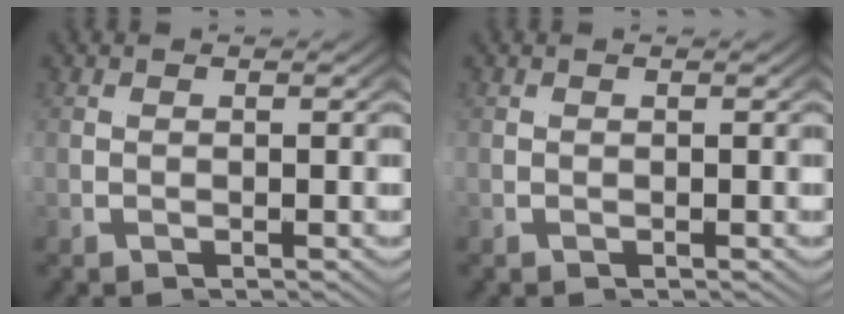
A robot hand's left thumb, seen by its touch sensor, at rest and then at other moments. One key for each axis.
{"total": 0.0}